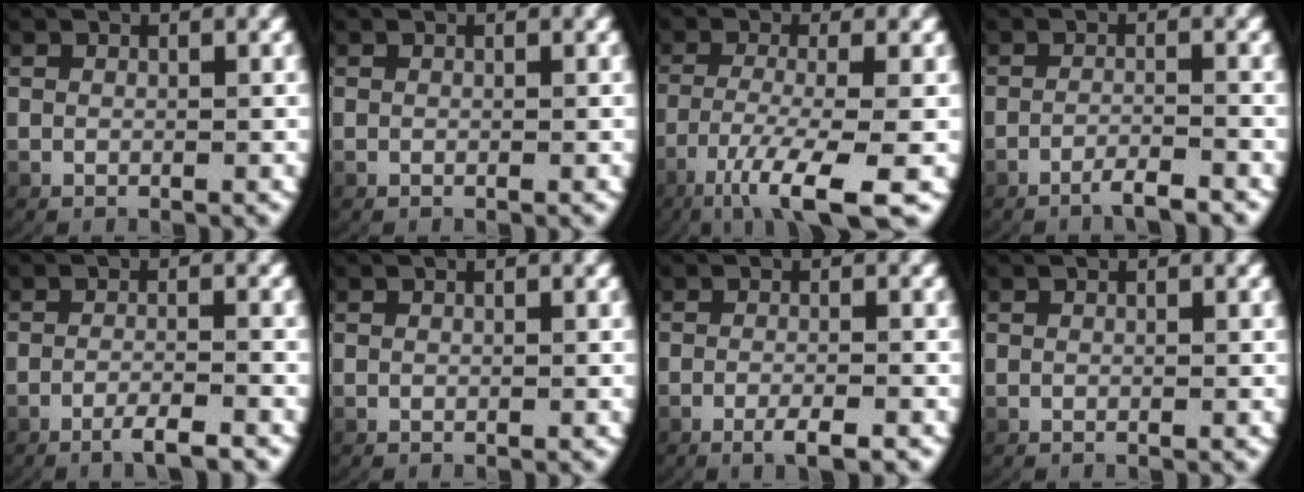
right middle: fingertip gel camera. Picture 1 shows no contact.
{"total": 0.0}
{"total": 8.5, "force": [-5.6, 1.9, 6.0], "torque": [-0.119, -0.042, -0.062]}
{"total": 2.7, "force": [-2.3, 0.2, 1.3], "torque": [-0.026, 0.003, -0.042]}
{"total": 2.8, "force": [-2.3, 0.3, 1.6], "torque": [-0.038, 0.002, -0.040]}
{"total": 0.0}
{"total": 2.7, "force": [-1.8, 0.6, 1.9], "torque": [-0.042, 0.002, -0.030]}
{"total": 0.0}